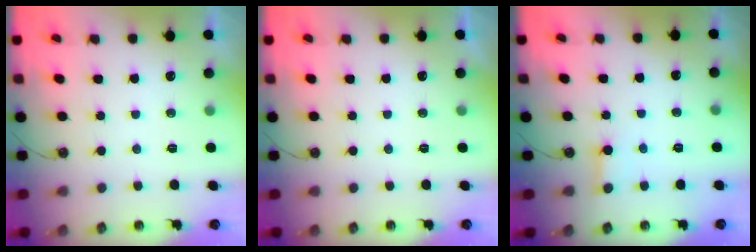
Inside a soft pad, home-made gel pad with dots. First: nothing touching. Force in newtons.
{"total": 0.0}
{"total": 2.1, "press": 2.1, "slide": 0.1}